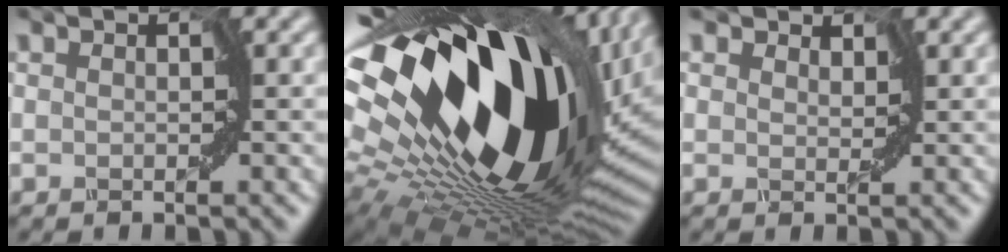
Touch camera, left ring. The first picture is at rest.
{"total": 21.0, "force": [5.4, 10.5, 17.3], "torque": [-0.315, -0.034, 0.111]}
{"total": 1.6, "force": [1.4, 0.7, 0.5], "torque": [-0.017, 0.001, 0.015]}